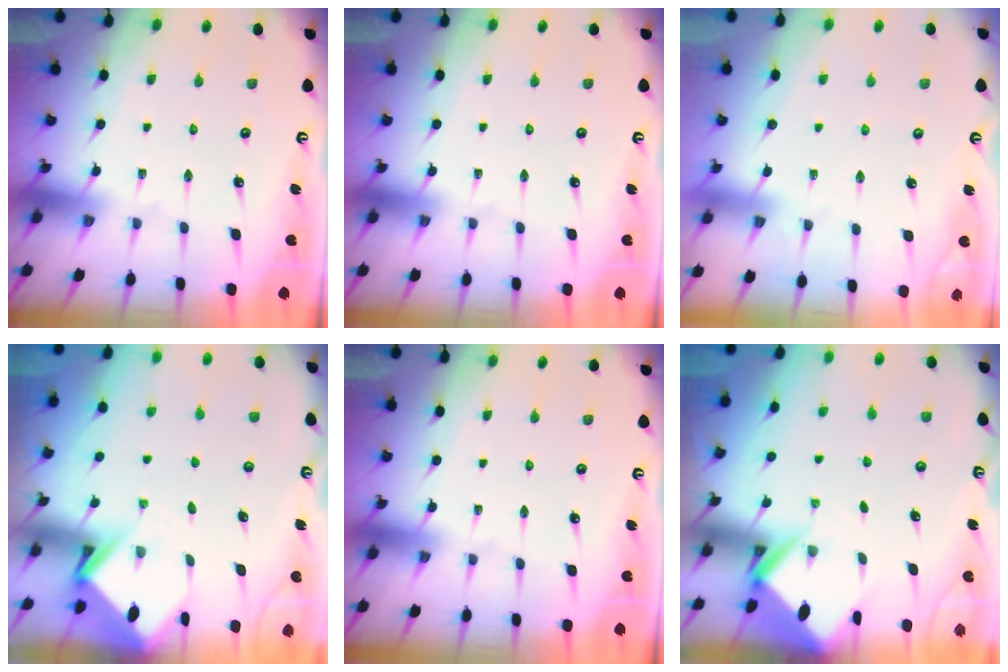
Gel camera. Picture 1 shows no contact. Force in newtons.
{"total": 0.0}
{"total": 2.4, "press": 2.4, "slide": 0.4}
{"total": 3.8, "press": 3.8, "slide": 0.3}
{"total": 0.0}
{"total": 2.8, "press": 2.8, "slide": 0.1}